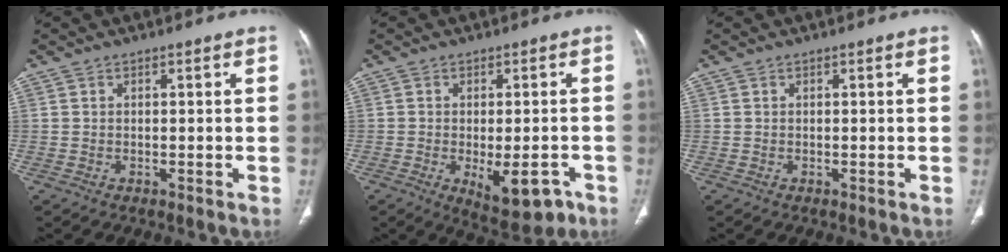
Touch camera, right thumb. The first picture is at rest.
{"total": 9.3, "force": [-3.7, 4.1, 7.5], "torque": [-0.089, 0.001, -0.041]}
{"total": 0.0}